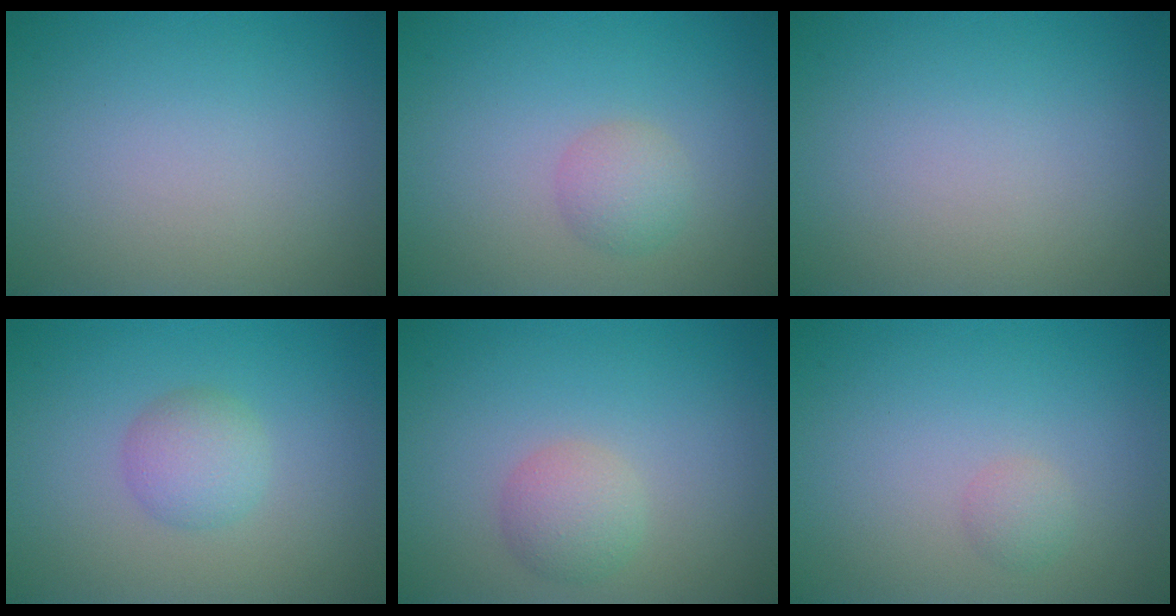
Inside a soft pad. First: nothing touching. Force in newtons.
{"total": 1.9, "press": 1.9, "slide": 0.0}
{"total": 0.0}
{"total": 2.4, "press": 2.4, "slide": 0.1}
{"total": 2.3, "press": 2.3, "slide": 0.1}
{"total": 1.1, "press": 1.1, "slide": 0.0}